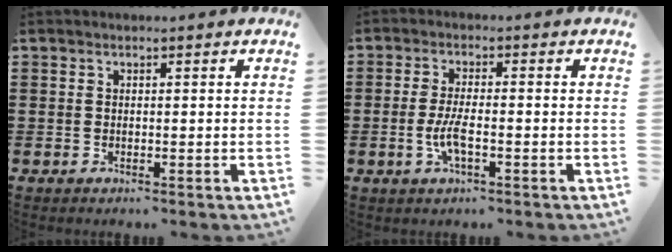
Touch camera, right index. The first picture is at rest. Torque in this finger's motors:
{"motor_torque": [1.70, 0.44, 0.16, 0.04]}